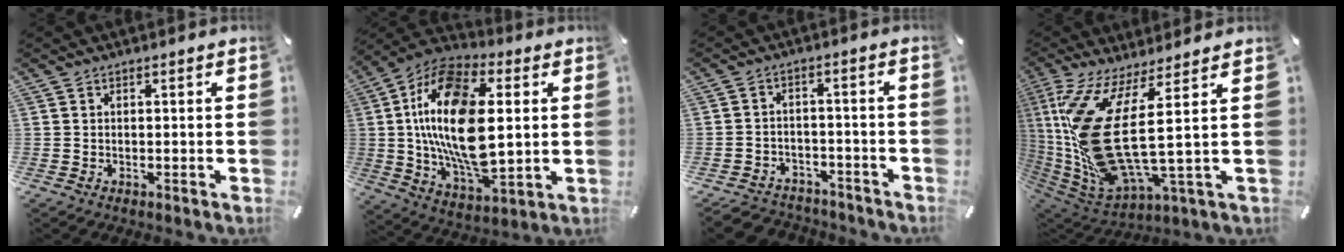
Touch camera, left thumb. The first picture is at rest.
{"total": 22.4, "force": [3.1, 11.9, 18.8], "torque": [-0.381, -0.008, 0.049]}
{"total": 4.6, "force": [-3.4, 2.9, 1.1], "torque": [-0.022, 0.016, -0.066]}
{"total": 22.7, "force": [3.6, 7.8, 21.0], "torque": [-0.464, -0.056, 0.064]}